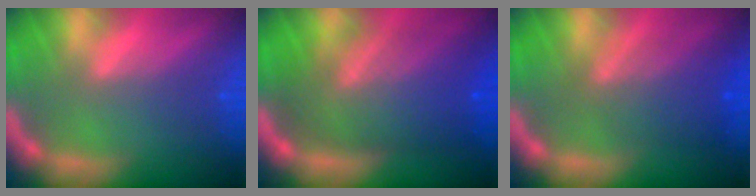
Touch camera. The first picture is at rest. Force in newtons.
{"total": 10.0}
{"total": 5.5}